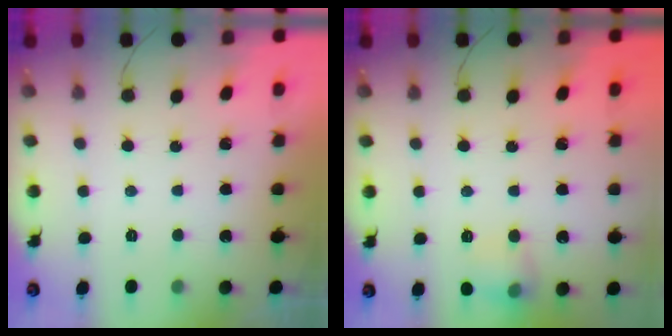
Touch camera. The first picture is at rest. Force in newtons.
{"total": 8.9, "press": 8.9, "slide": 0.7}